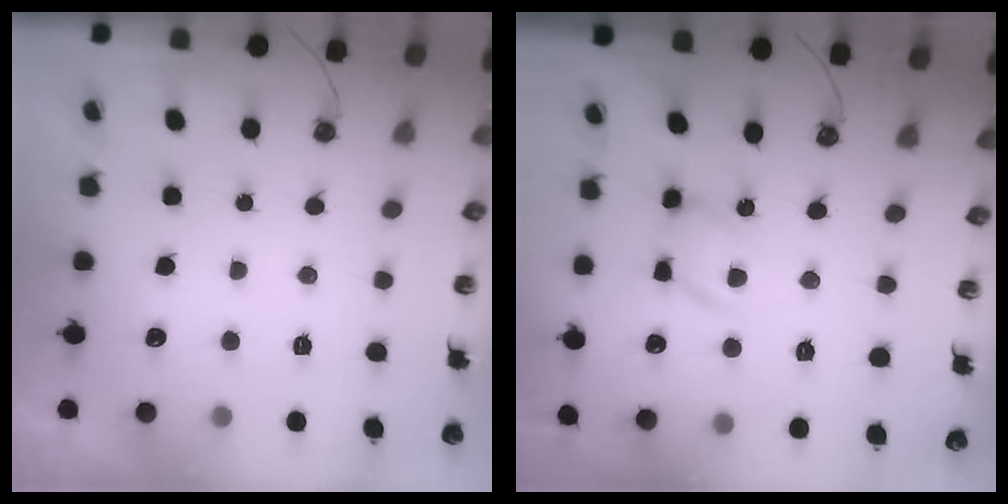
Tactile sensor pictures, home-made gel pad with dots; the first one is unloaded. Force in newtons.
{"total": 12.5, "press": 12.5, "slide": 1.1}